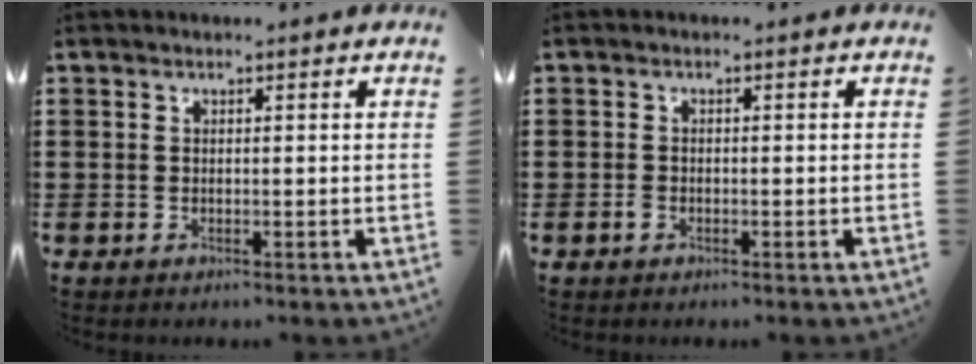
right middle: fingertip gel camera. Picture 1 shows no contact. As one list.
[{"total": 1.0, "force": [-0.6, 0.6, 0.6], "torque": [-0.021, -0.004, -0.014]}]